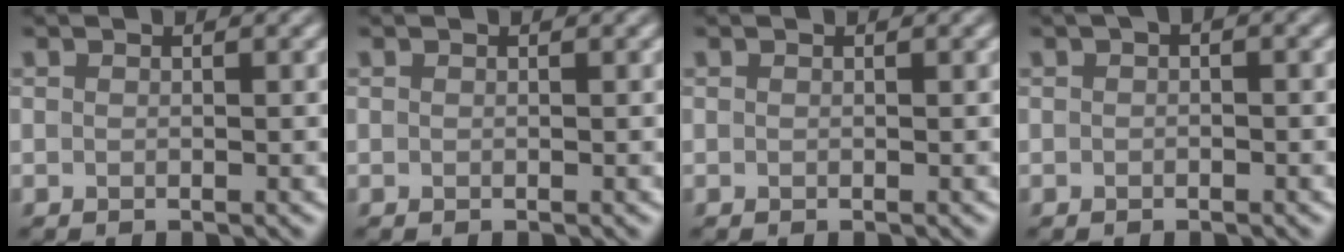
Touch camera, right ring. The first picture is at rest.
{"total": 0.0}
{"total": 0.0}
{"total": 0.8, "force": [0.1, 0.4, 0.7], "torque": [-0.014, 0.006, -0.003]}